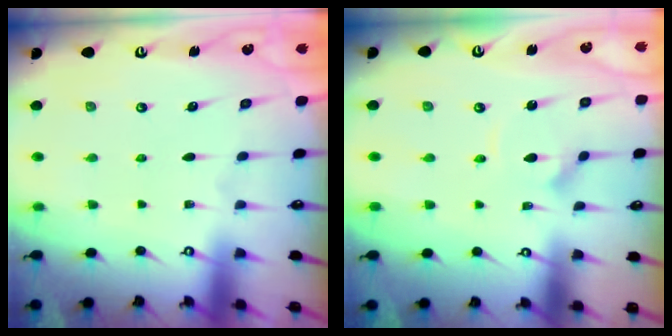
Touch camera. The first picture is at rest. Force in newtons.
{"total": 2.8, "press": 2.8, "slide": 0.4}